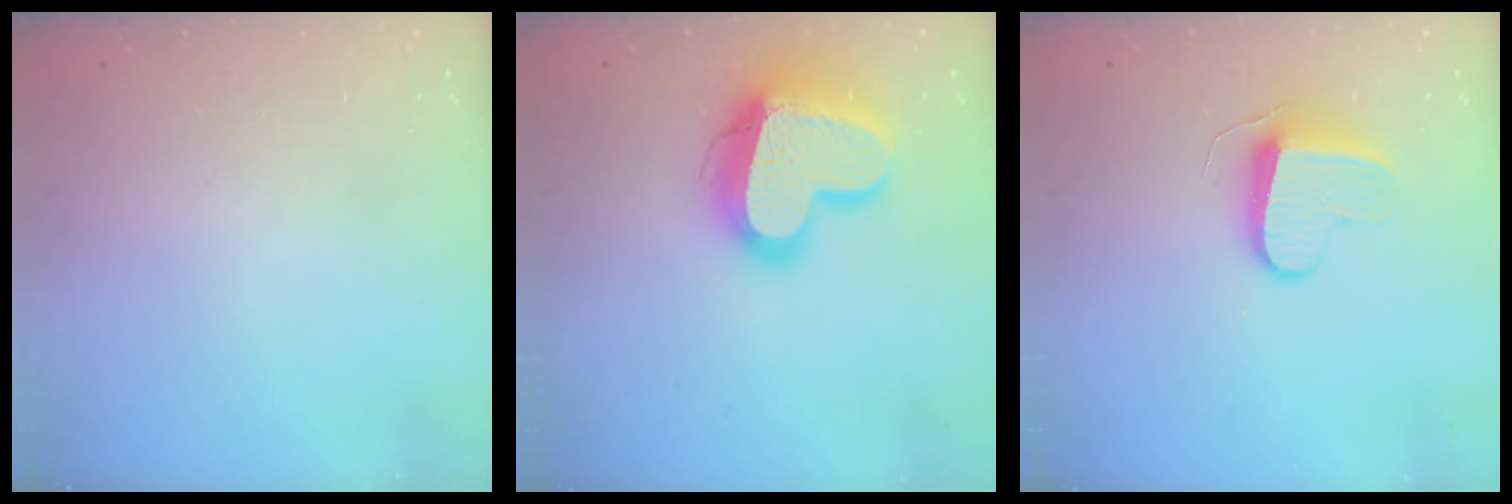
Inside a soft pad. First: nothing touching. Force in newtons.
{"total": 19.4, "press": 19.3, "slide": 1.7}
{"total": 9.0, "press": 9.0, "slide": 0.6}